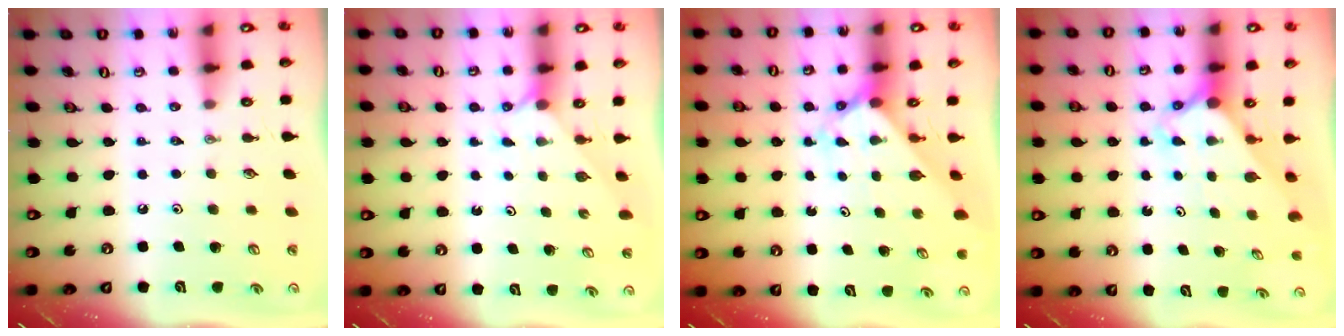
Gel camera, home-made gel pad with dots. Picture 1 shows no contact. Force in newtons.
{"total": 1.2, "press": 1.2, "slide": 0.2}
{"total": 2.4, "press": 2.4, "slide": 0.2}
{"total": 2.6, "press": 2.6, "slide": 0.2}